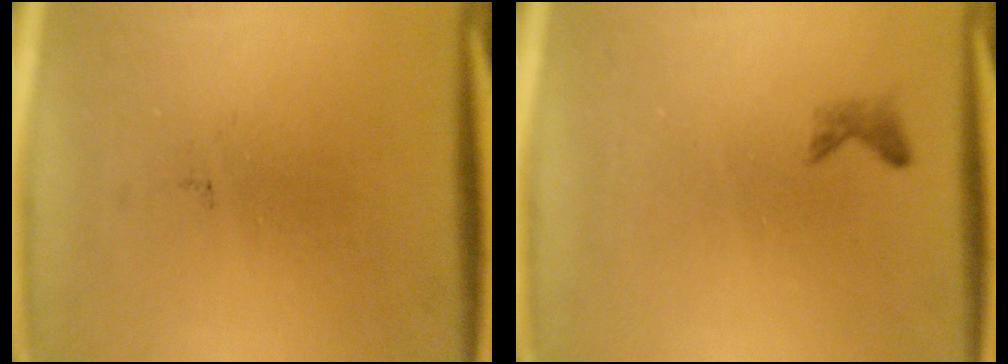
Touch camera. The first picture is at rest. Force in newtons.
{"total": 0.8}